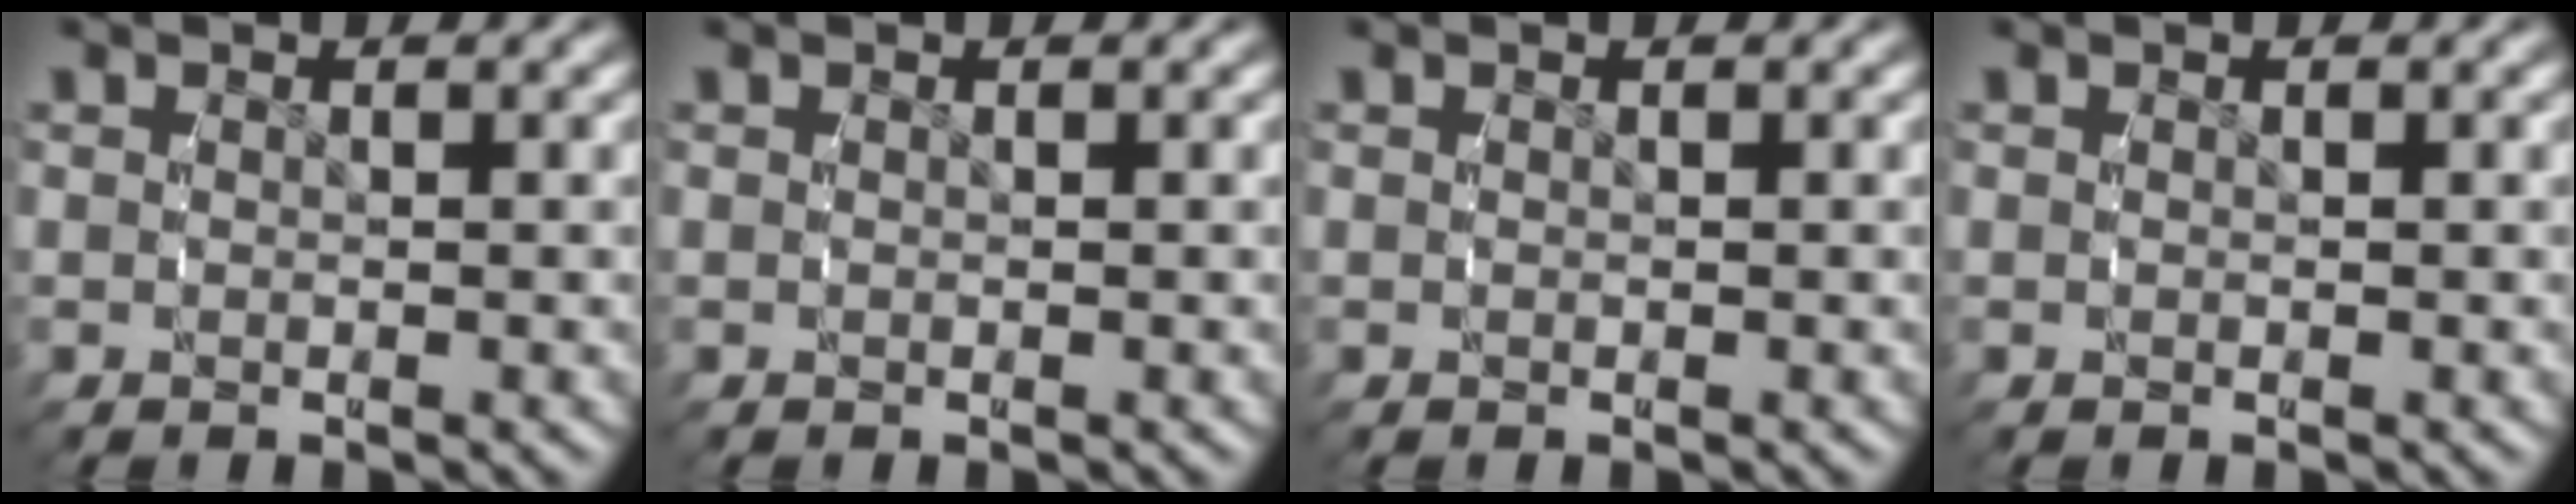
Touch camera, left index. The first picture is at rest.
{"total": 0.0}
{"total": 0.0}
{"total": 0.0}